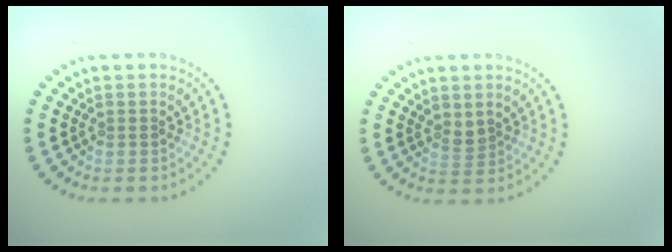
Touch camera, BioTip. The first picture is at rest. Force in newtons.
{"total": 1.2, "press": 1.0, "slide": 0.7}